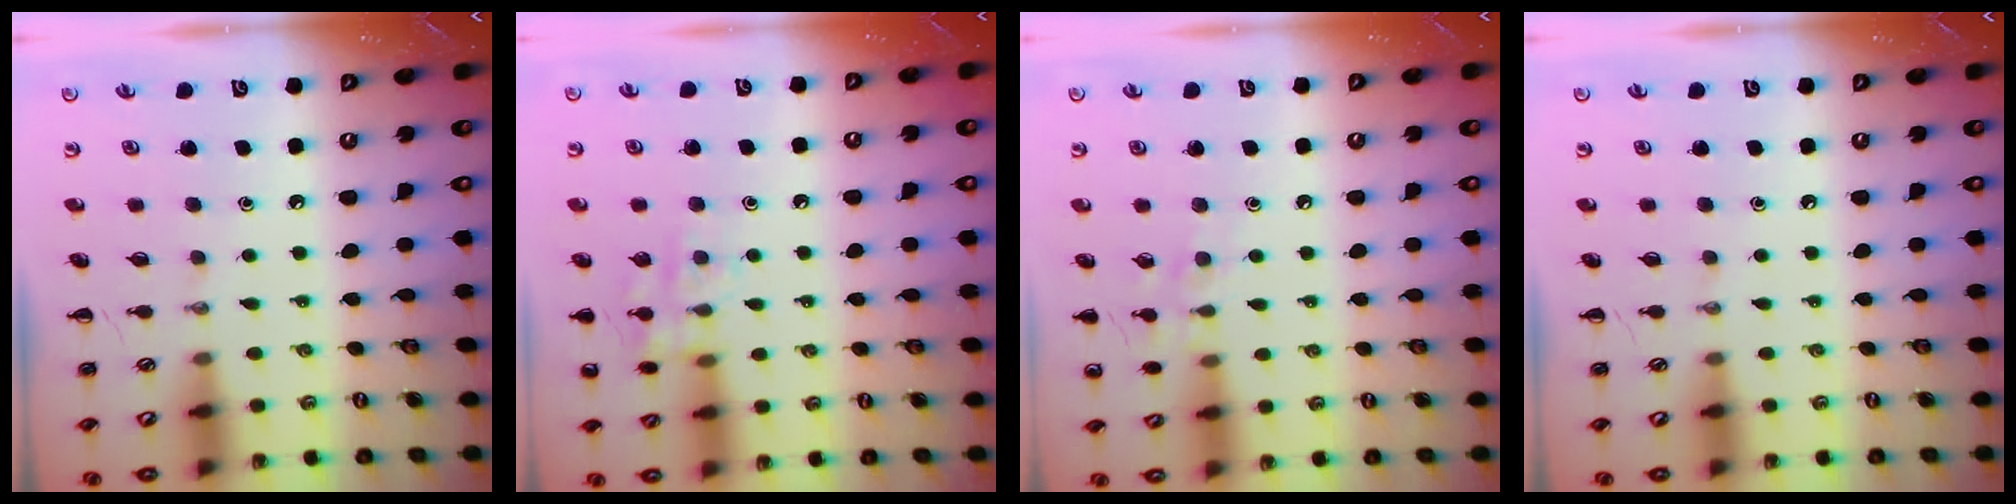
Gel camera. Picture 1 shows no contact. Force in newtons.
{"total": 9.7, "press": 9.7, "slide": 0.8}
{"total": 7.2, "press": 6.9, "slide": 1.9}
{"total": 0.0}